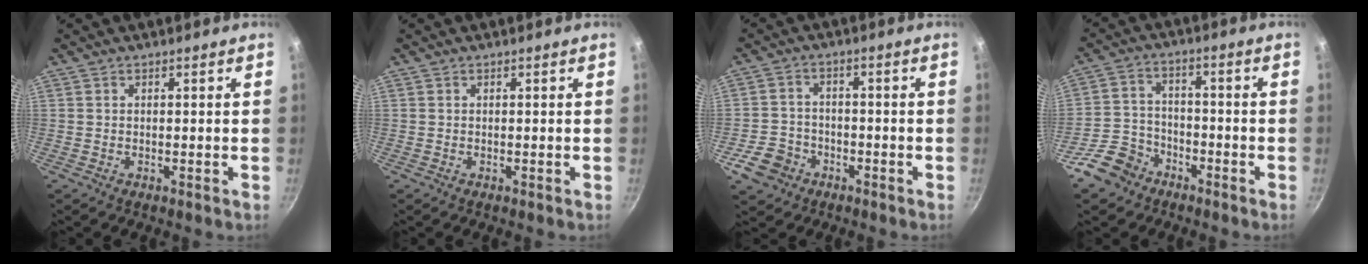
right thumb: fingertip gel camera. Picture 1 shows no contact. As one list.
[{"total": 0.0}, {"total": 6.7, "force": [-3.5, 5.3, 2.2], "torque": [-0.031, 0.031, -0.061]}, {"total": 8.4, "force": [-5.5, 5.9, 2.3], "torque": [-0.031, 0.047, -0.105]}]